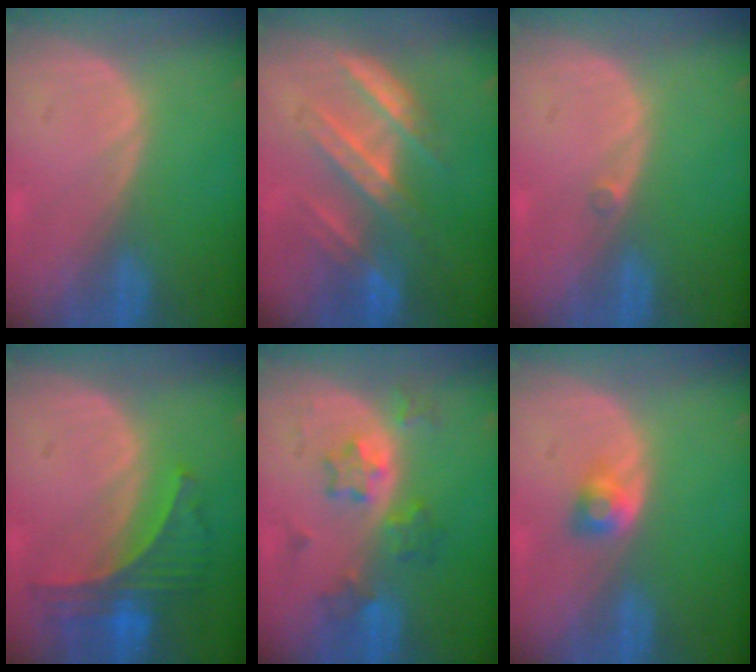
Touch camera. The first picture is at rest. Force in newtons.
{"total": 7.0, "press": 7.0, "slide": 0.2}
{"total": 0.7, "press": 0.6, "slide": 0.3}
{"total": 7.2, "press": 6.4, "slide": 3.3}
{"total": 5.8, "press": 5.7, "slide": 1.4}
{"total": 2.7, "press": 2.4, "slide": 1.1}